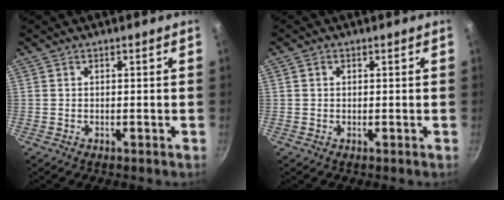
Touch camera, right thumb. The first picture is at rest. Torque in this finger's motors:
{"motor_torque": [0.02, -0.25, -0.31, 0.20, -0.03]}